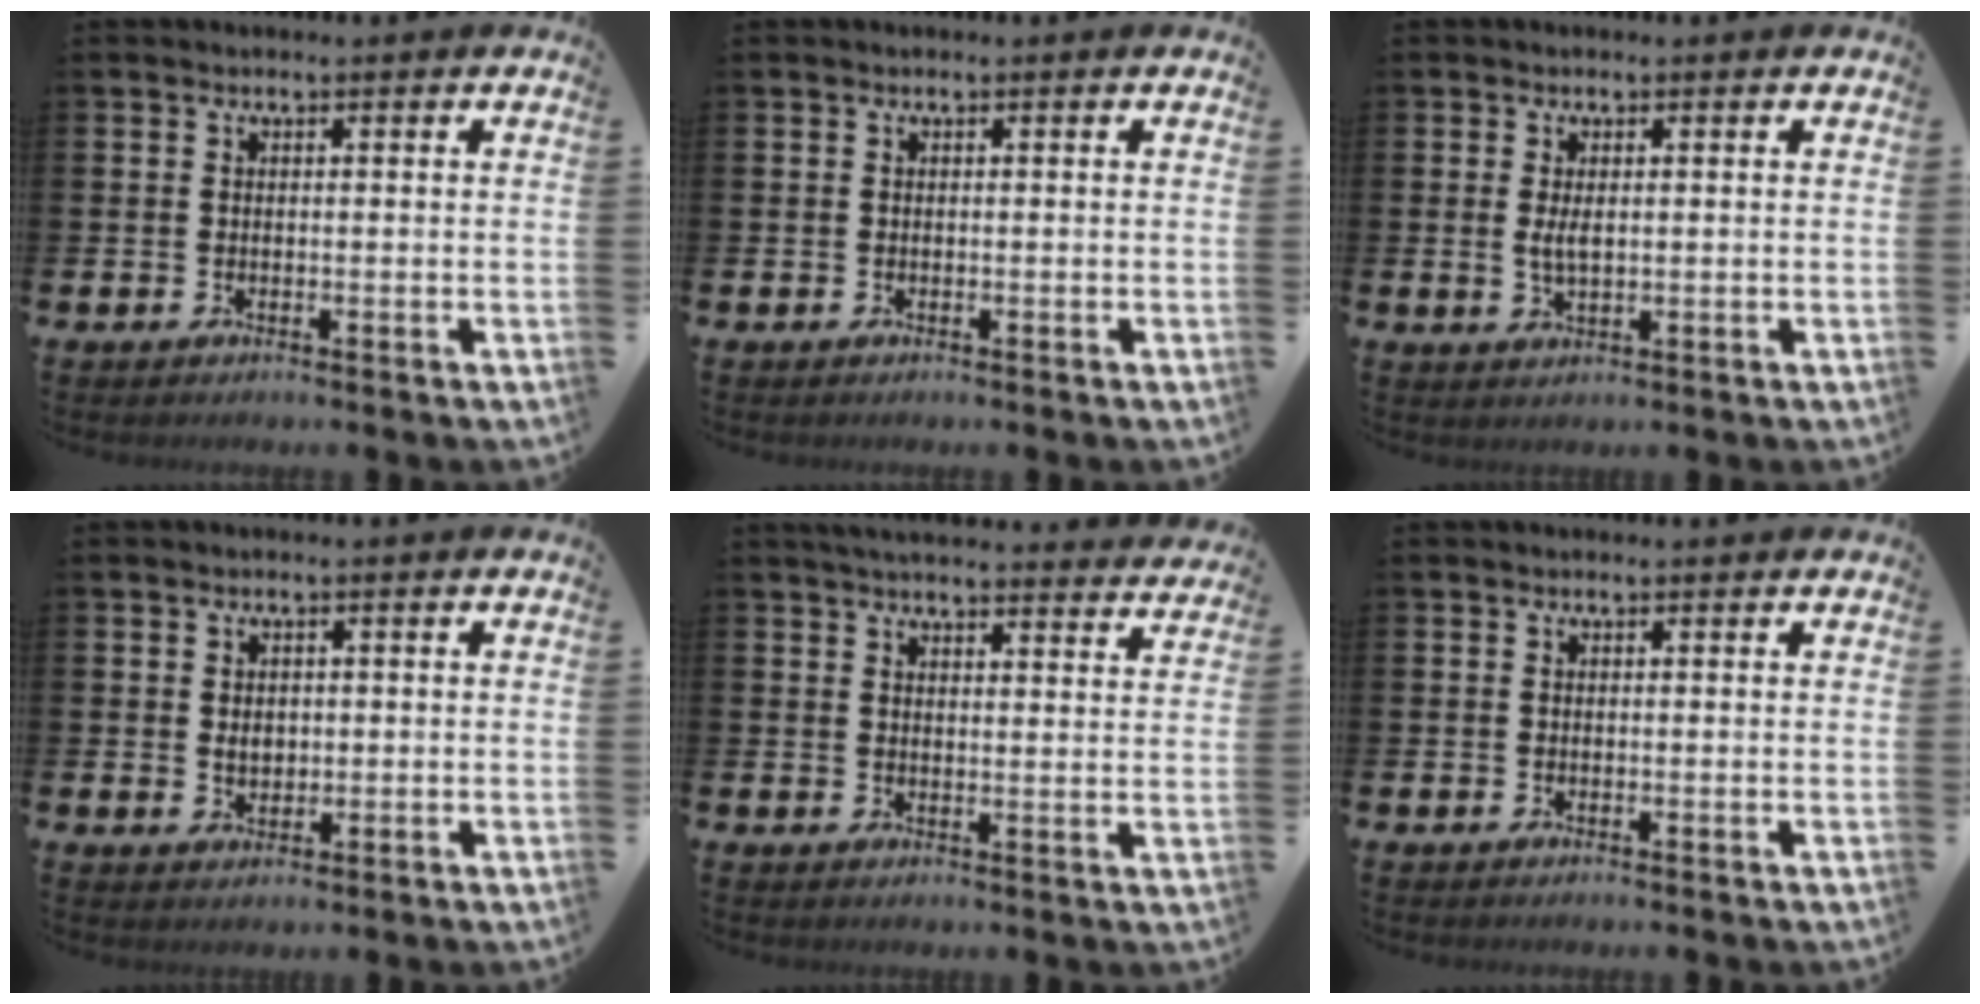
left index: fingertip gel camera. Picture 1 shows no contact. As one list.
[{"total": 0.0}, {"total": 2.4, "force": [0.4, 1.0, 2.1], "torque": [-0.031, -0.002, 0.003]}, {"total": 1.8, "force": [0.5, 1.4, 1.0], "torque": [-0.001, 0.000, 0.004]}, {"total": 4.5, "force": [4.4, 0.3, 0.9], "torque": [-0.025, -0.027, 0.079]}, {"total": 0.0}]